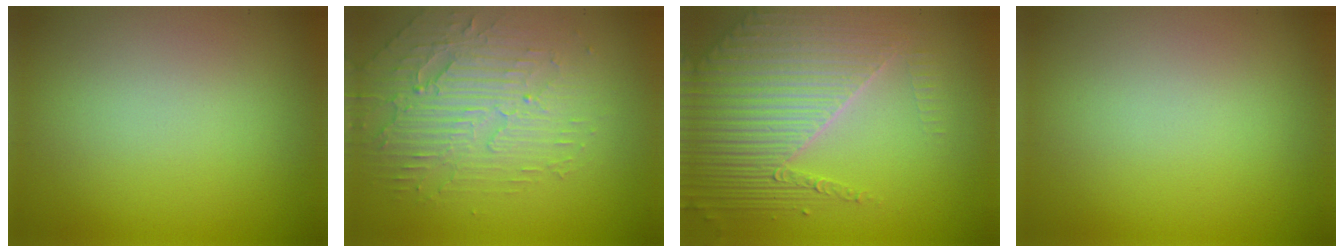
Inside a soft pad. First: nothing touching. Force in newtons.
{"total": 4.3, "press": 3.8, "slide": 2.1}
{"total": 6.2, "press": 5.1, "slide": 3.5}
{"total": 0.0}